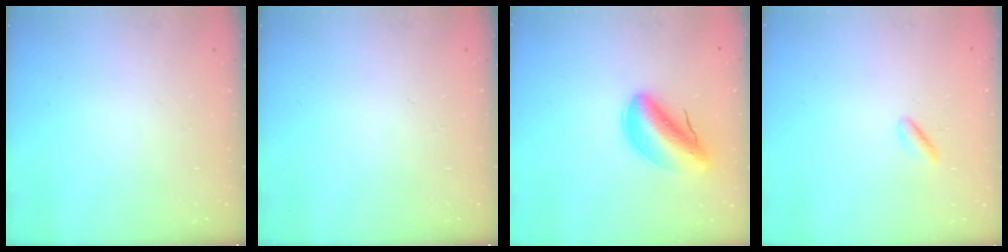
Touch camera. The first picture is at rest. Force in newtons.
{"total": 0.0}
{"total": 9.0, "press": 8.4, "slide": 3.0}
{"total": 1.0, "press": 0.7, "slide": 0.6}